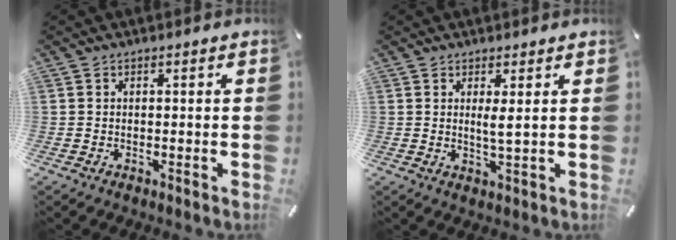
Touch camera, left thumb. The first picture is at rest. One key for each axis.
{"total": 2.9, "fx": 1.0, "fy": 0.3, "fz": 2.7, "tx": -0.048, "ty": -0.006, "tz": 0.015}